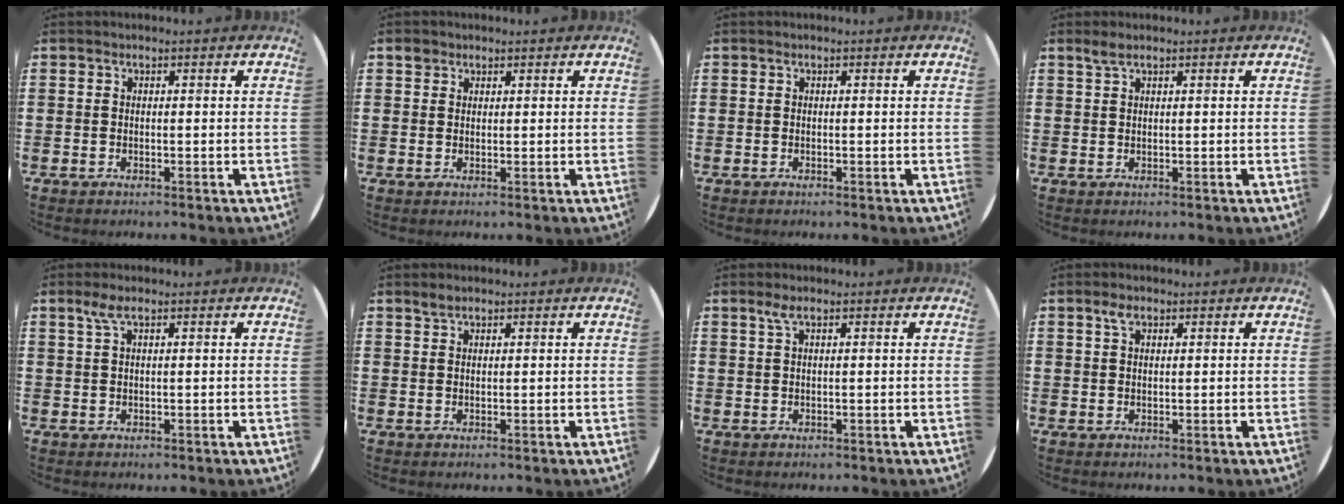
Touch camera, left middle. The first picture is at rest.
{"total": 1.4, "force": [1.1, 0.8, 0.1], "torque": [0.005, 0.001, 0.020]}
{"total": 0.0}
{"total": 1.4, "force": [1.1, 0.2, 0.8], "torque": [-0.016, 0.004, 0.020]}
{"total": 2.0, "force": [1.0, 0.4, 1.7], "torque": [-0.035, 0.006, 0.016]}
{"total": 1.2, "force": [1.1, 0.4, 0.4], "torque": [0.001, 0.000, 0.017]}
{"total": 1.4, "force": [0.7, 0.3, 1.2], "torque": [-0.025, 0.005, 0.011]}
{"total": 1.8, "force": [1.1, 0.9, 1.1], "torque": [-0.017, 0.002, 0.017]}